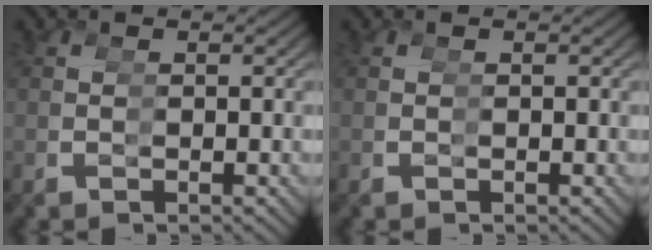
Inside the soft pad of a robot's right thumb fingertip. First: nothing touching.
{"total": 0.0}